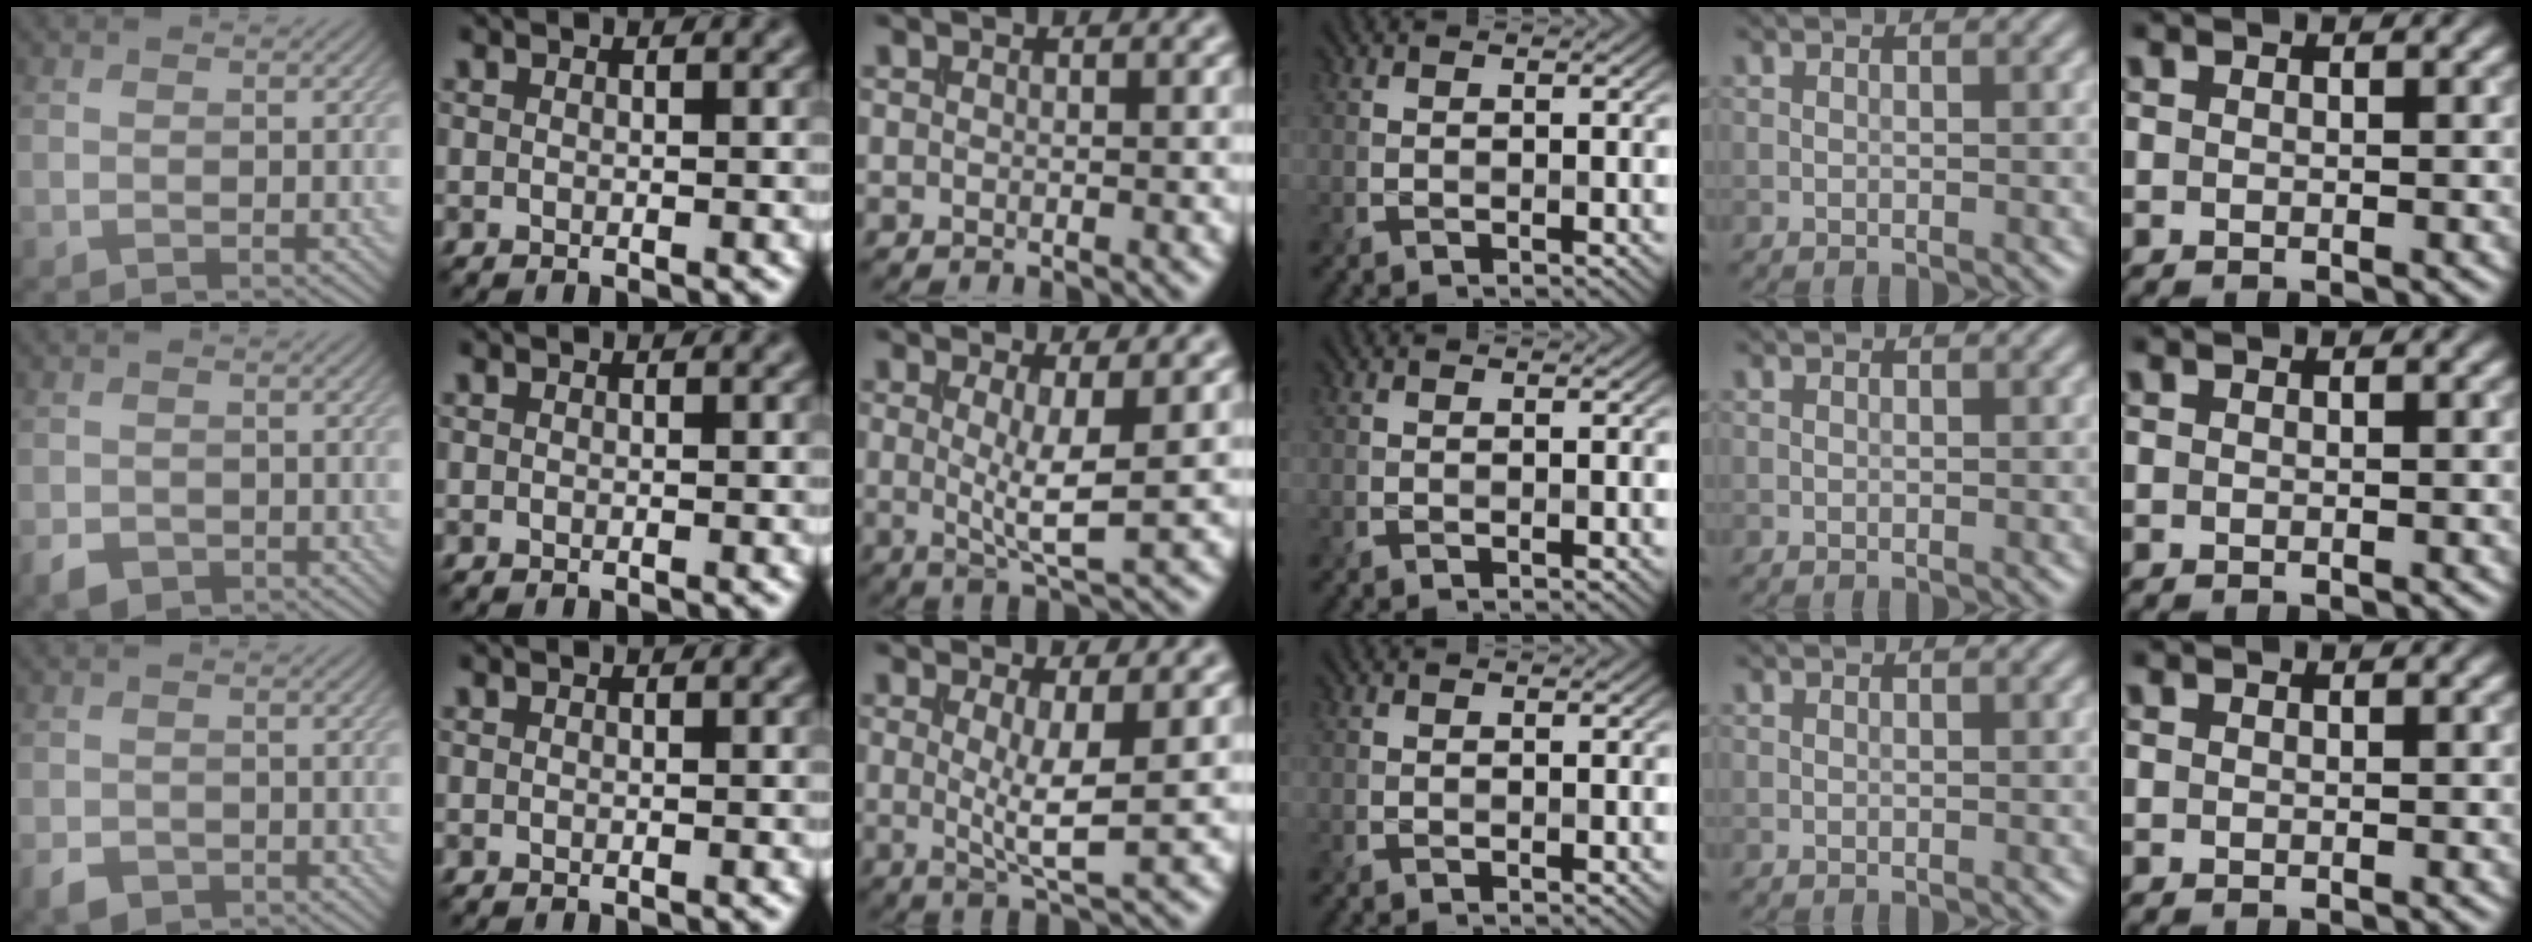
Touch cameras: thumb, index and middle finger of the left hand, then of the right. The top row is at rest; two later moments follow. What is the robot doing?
{"motion": "extract", "object": "file holder"}